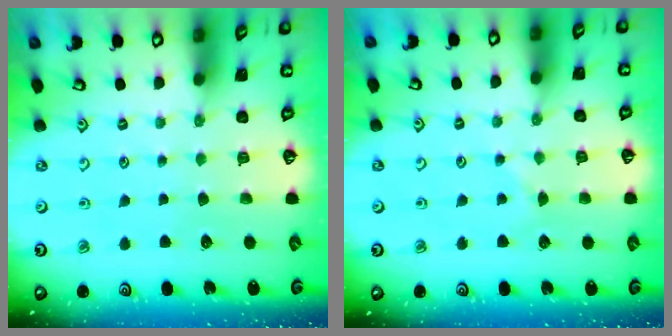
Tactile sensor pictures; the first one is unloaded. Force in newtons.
{"total": 2.9, "press": 2.9, "slide": 0.5}